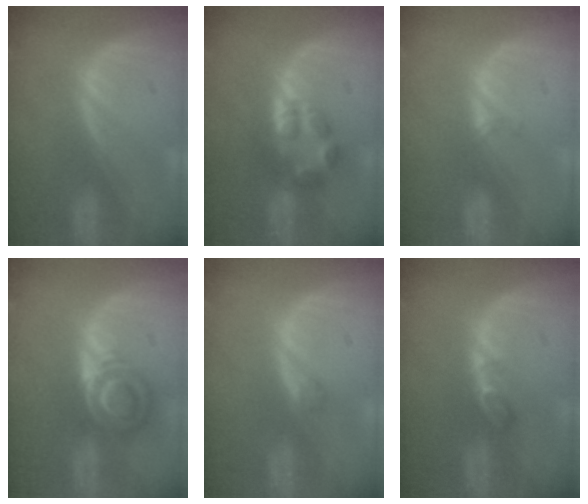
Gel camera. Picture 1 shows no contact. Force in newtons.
{"total": 5.9, "press": 5.3, "slide": 2.5}
{"total": 1.3, "press": 1.0, "slide": 0.9}
{"total": 5.7, "press": 5.6, "slide": 0.9}
{"total": 0.9, "press": 0.9, "slide": 0.1}
{"total": 2.4, "press": 2.4, "slide": 0.4}